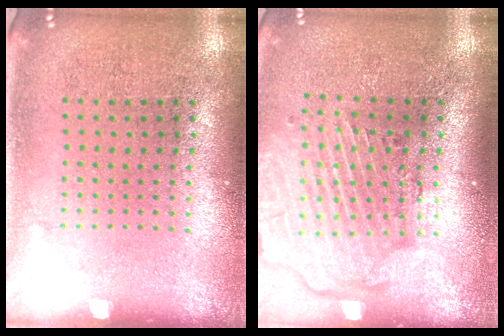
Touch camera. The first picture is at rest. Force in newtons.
{"total": 2.7, "press": 2.2, "slide": 1.5}